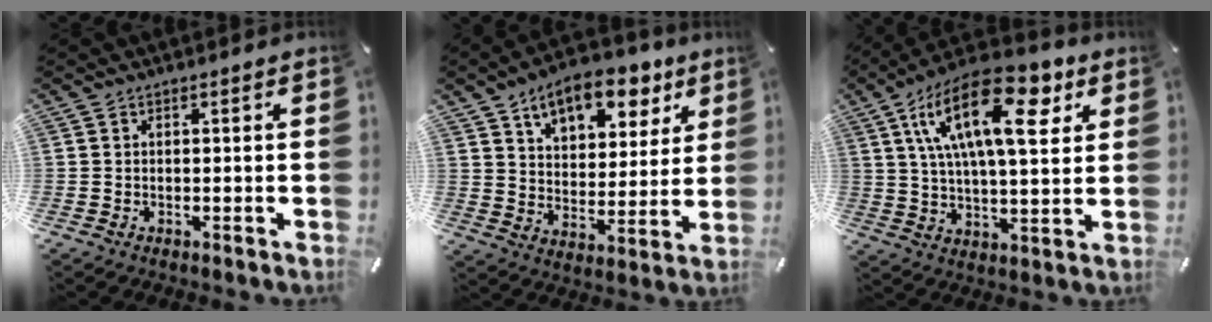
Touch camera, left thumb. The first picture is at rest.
{"total": 12.6, "force": [8.9, 7.3, 5.1], "torque": [-0.078, -0.054, 0.156]}
{"total": 21.8, "force": [9.0, 9.4, 17.5], "torque": [-0.318, -0.020, 0.137]}